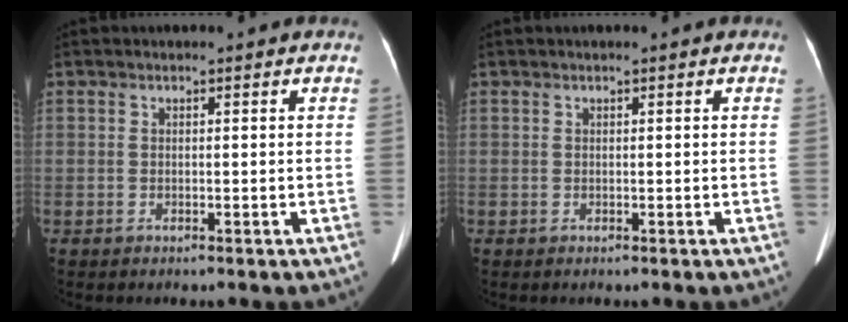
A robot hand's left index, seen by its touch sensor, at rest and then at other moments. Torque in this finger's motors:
{"motor_torque": [-1.20, 0.22, -0.89, -0.01]}